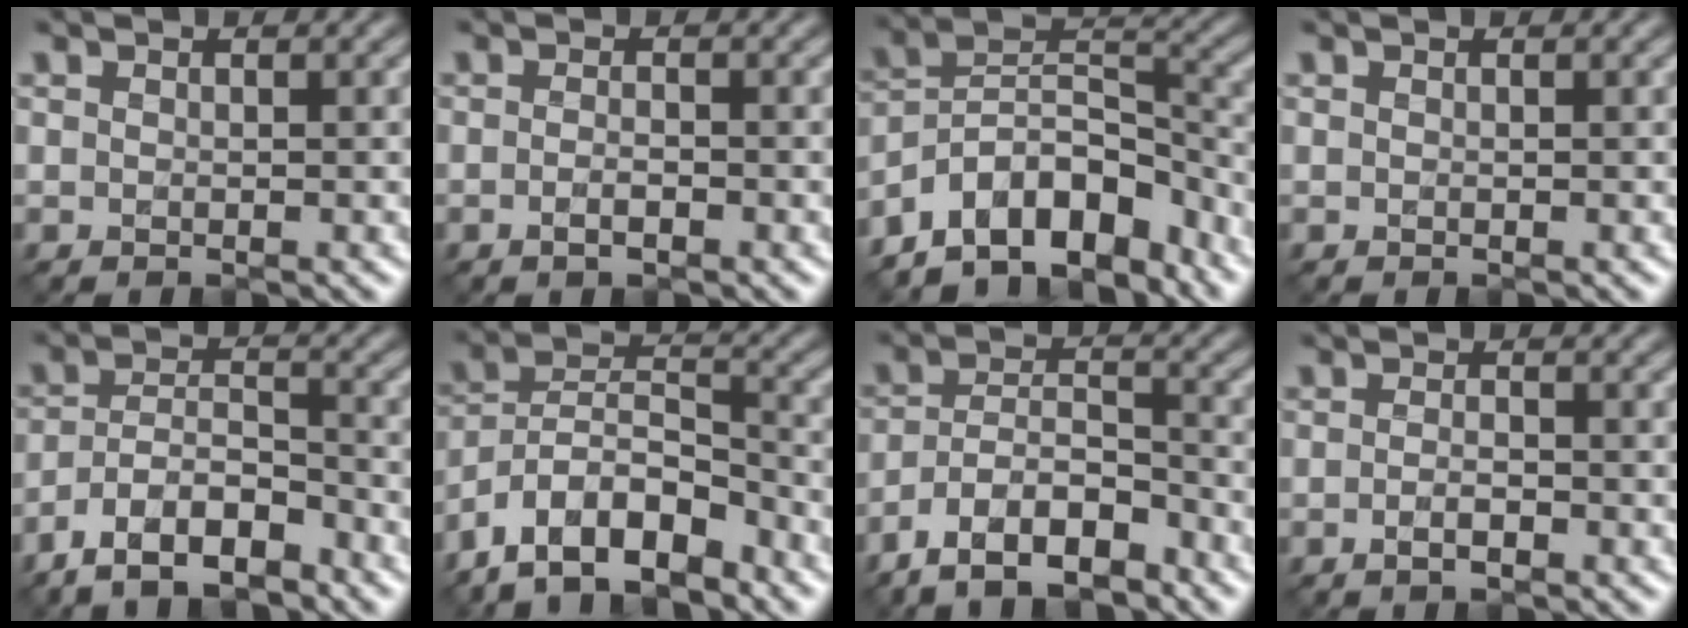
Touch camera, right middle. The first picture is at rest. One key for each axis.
{"total": 1.4, "fx": -0.6, "fy": 0.4, "fz": 1.1, "tx": -0.022, "ty": -0.003, "tz": -0.013}
{"total": 10.5, "fx": -7.8, "fy": 5.0, "fz": 5.0, "tx": -0.073, "ty": 0.022, "tz": -0.145}
{"total": 0.0}
{"total": 6.8, "fx": -4.9, "fy": 2.6, "fz": 4.0, "tx": -0.070, "ty": -0.001, "tz": -0.095}
{"total": 10.2, "fx": -7.4, "fy": 4.3, "fz": 5.6, "tx": -0.094, "ty": 0.009, "tz": -0.142}
{"total": 7.6, "fx": -5.4, "fy": 3.0, "fz": 4.5, "tx": -0.078, "ty": 0.000, "tz": -0.105}
{"total": 1.7, "fx": -0.7, "fy": 0.5, "fz": 1.4, "tx": -0.027, "ty": -0.003, "tz": -0.015}